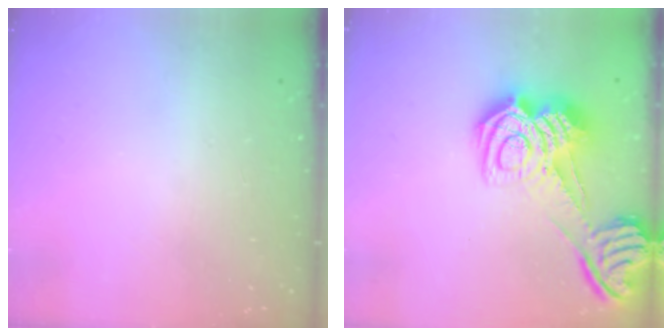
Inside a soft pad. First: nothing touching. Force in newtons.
{"total": 16.8, "press": 16.8, "slide": 0.9}